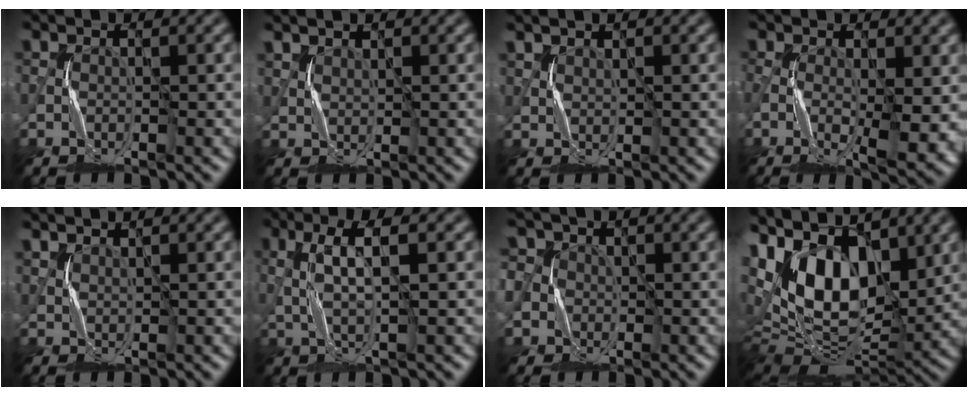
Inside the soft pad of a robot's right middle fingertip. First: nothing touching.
{"total": 1.2, "force": [1.2, 0.1, -0.2], "torque": [-0.001, -0.005, 0.028]}
{"total": 1.0, "force": [0.9, 0.0, -0.3], "torque": [0.002, -0.002, 0.022]}
{"total": 7.1, "force": [-0.5, 2.7, 6.5], "torque": [-0.129, -0.015, 0.004]}
{"total": 1.5, "force": [1.5, 0.2, 0.0], "torque": [-0.004, -0.001, 0.029]}
{"total": 3.9, "force": [1.3, 0.8, 3.6], "torque": [-0.077, 0.007, 0.027]}
{"total": 7.9, "force": [-0.5, 7.5, 2.3], "torque": [-0.060, 0.004, -0.059]}
{"total": 15.2, "force": [4.6, 9.3, 11.1], "torque": [-0.185, 0.011, 0.084]}